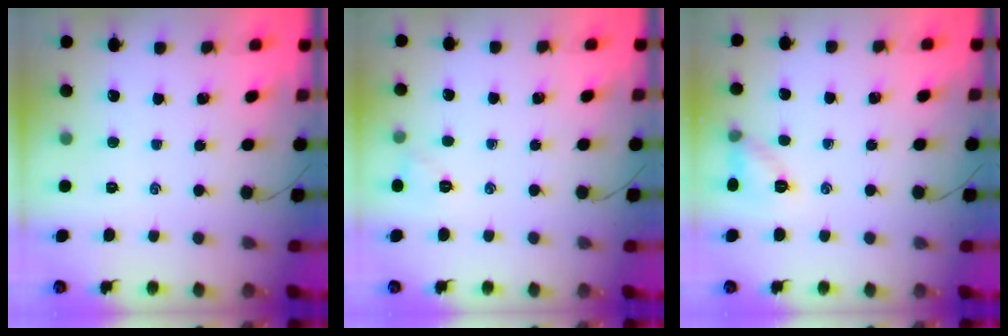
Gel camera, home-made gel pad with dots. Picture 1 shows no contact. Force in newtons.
{"total": 5.2, "press": 5.1, "slide": 1.2}
{"total": 7.5, "press": 7.4, "slide": 1.4}